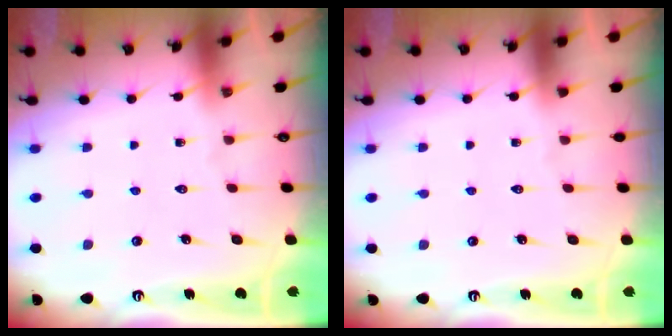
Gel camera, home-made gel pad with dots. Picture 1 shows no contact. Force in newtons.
{"total": 0.0}